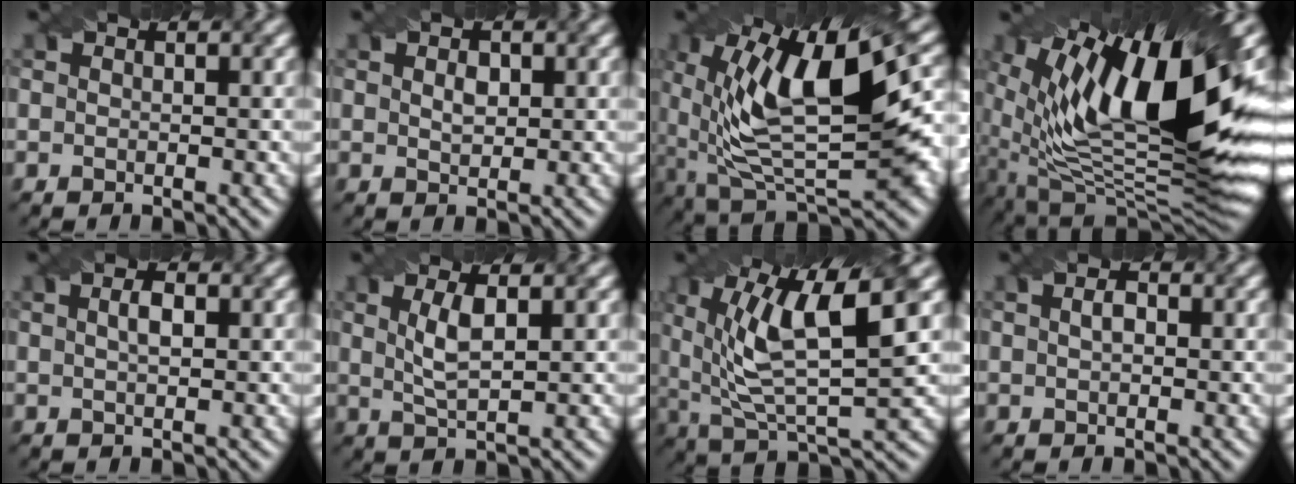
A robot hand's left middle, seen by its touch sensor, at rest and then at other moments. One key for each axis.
{"total": 1.4, "fx": 0.4, "fy": 0.9, "fz": 1.0, "tx": -0.018, "ty": 0.000, "tz": 0.011}
{"total": 14.3, "fx": 2.3, "fy": 5.9, "fz": 12.8, "tx": -0.221, "ty": -0.008, "tz": 0.038}
{"total": 16.6, "fx": 4.8, "fy": 5.7, "fz": 14.8, "tx": -0.254, "ty": 0.000, "tz": 0.078}
{"total": 1.6, "fx": 0.4, "fy": 0.6, "fz": 1.5, "tx": -0.025, "ty": 0.002, "tz": 0.008}
{"total": 3.2, "fx": 0.8, "fy": 1.0, "fz": 2.9, "tx": -0.064, "ty": -0.001, "tz": 0.020}
{"total": 10.0, "fx": 3.0, "fy": 3.2, "fz": 9.0, "tx": -0.181, "ty": 0.003, "tz": 0.055}
{"total": 1.7, "fx": 0.5, "fy": 1.1, "fz": 1.3, "tx": -0.021, "ty": 0.002, "tz": 0.001}